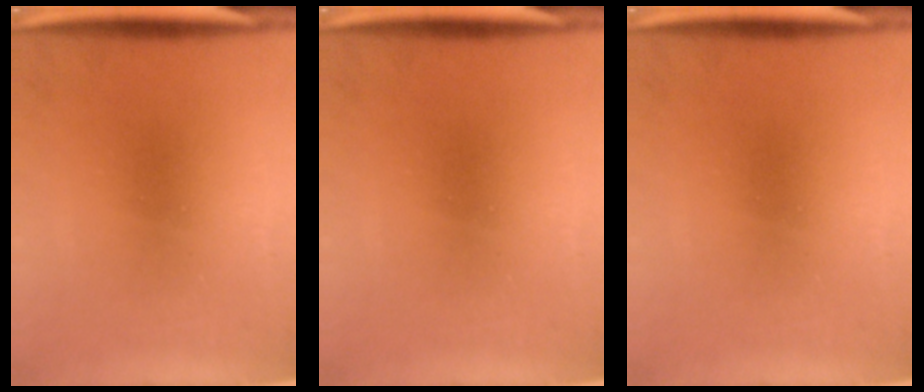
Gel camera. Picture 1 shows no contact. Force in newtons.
{"total": 0.0}
{"total": 0.0}